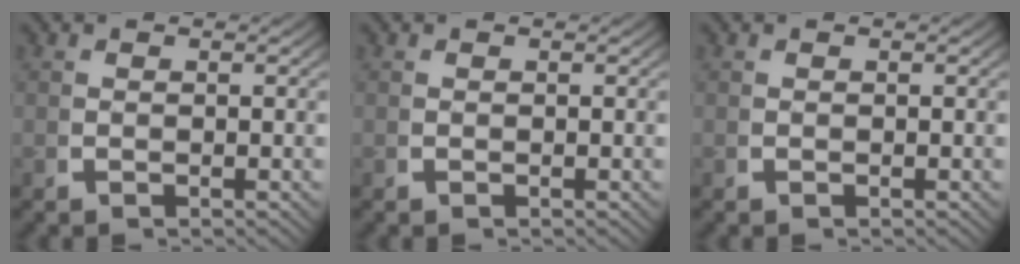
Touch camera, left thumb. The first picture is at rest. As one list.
[{"total": 0.0}, {"total": 0.0}]